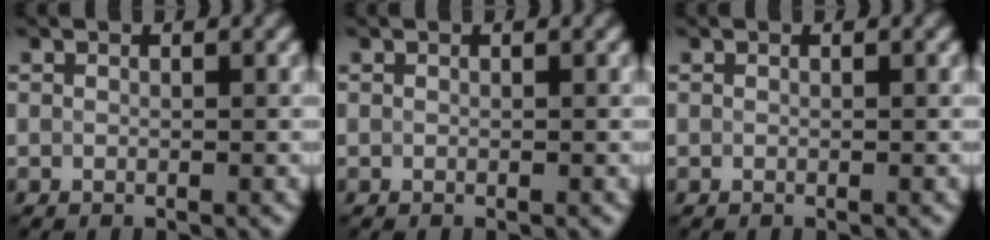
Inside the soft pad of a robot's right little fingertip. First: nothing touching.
{"total": 0.0}
{"total": 0.0}